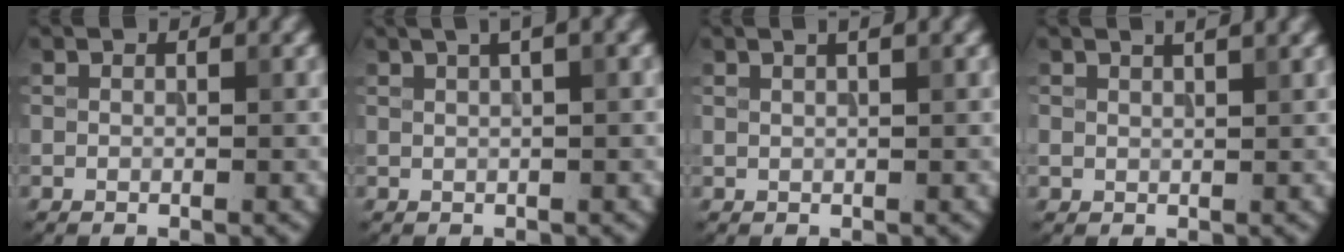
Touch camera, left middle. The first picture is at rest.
{"total": 4.6, "force": [2.4, 1.7, 3.5], "torque": [-0.033, 0.013, 0.019]}
{"total": 2.8, "force": [1.6, 1.2, 2.0], "torque": [-0.009, 0.008, 0.002]}
{"total": 1.8, "force": [1.4, 0.6, 1.0], "torque": [-0.012, 0.002, 0.022]}